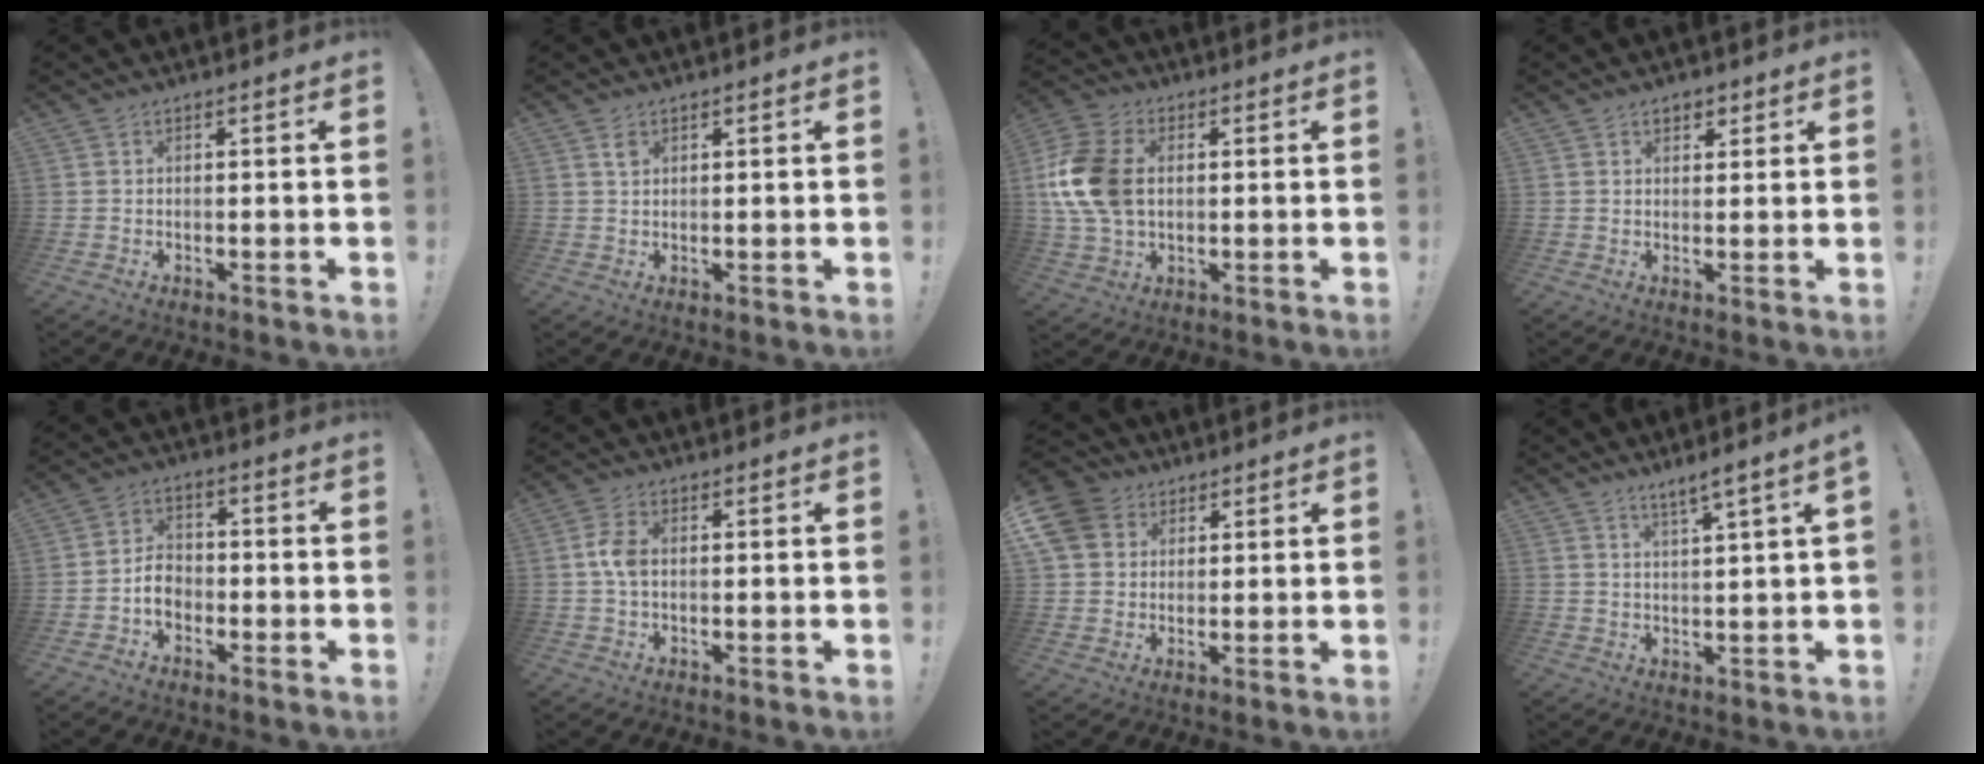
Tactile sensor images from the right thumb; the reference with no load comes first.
{"total": 1.7, "force": [1.0, 1.0, 1.0], "torque": [-0.005, -0.007, 0.014]}
{"total": 16.0, "force": [1.4, 11.5, 11.1], "torque": [-0.236, 0.004, 0.026]}
{"total": 3.0, "force": [1.6, 2.2, 1.2], "torque": [-0.012, -0.002, 0.026]}
{"total": 6.0, "force": [-2.3, 4.7, 3.0], "torque": [-0.040, 0.014, -0.042]}
{"total": 5.2, "force": [0.0, 3.0, 4.2], "torque": [-0.085, 0.007, -0.002]}
{"total": 9.2, "force": [3.5, 7.7, 3.7], "torque": [-0.064, -0.011, 0.072]}
{"total": 4.4, "force": [2.8, -0.9, 3.2], "torque": [-0.056, -0.017, 0.044]}